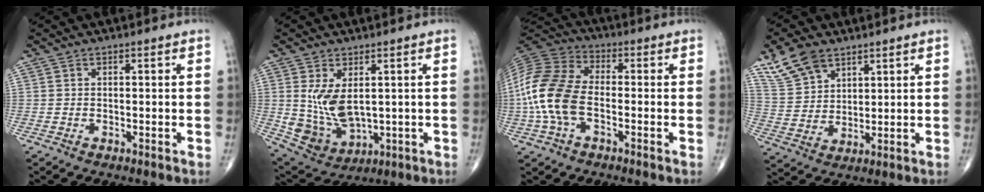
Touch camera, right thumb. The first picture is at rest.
{"total": 10.4, "force": [1.4, 6.4, 8.1], "torque": [-0.142, -0.018, 0.051]}
{"total": 15.1, "force": [-2.7, 8.9, 12.0], "torque": [-0.266, 0.028, -0.058]}
{"total": 9.2, "force": [6.3, 5.2, 4.2], "torque": [-0.073, -0.018, 0.133]}